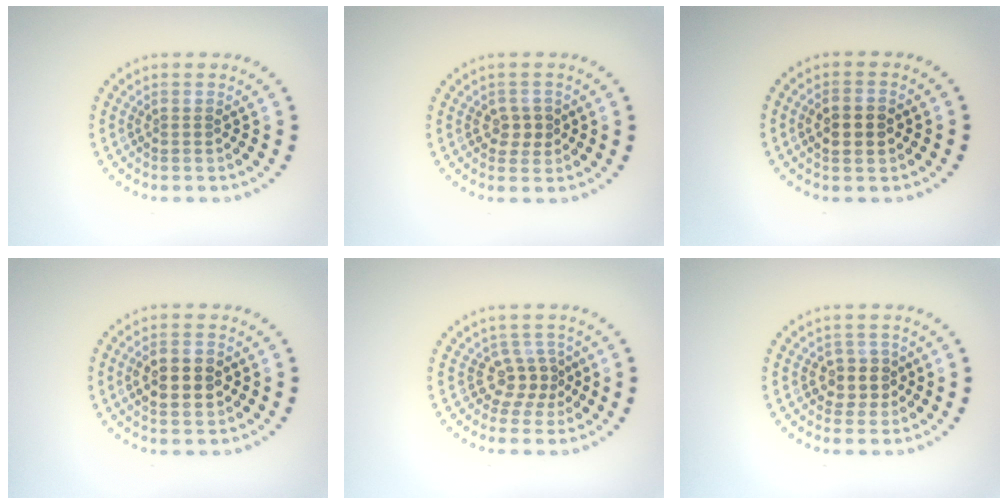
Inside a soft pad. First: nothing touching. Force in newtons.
{"total": 1.8, "press": 1.7, "slide": 0.5}
{"total": 2.6, "press": 2.6, "slide": 0.2}
{"total": 4.5, "press": 4.5, "slide": 0.2}
{"total": 2.6, "press": 1.8, "slide": 1.9}
{"total": 2.3, "press": 2.0, "slide": 1.0}